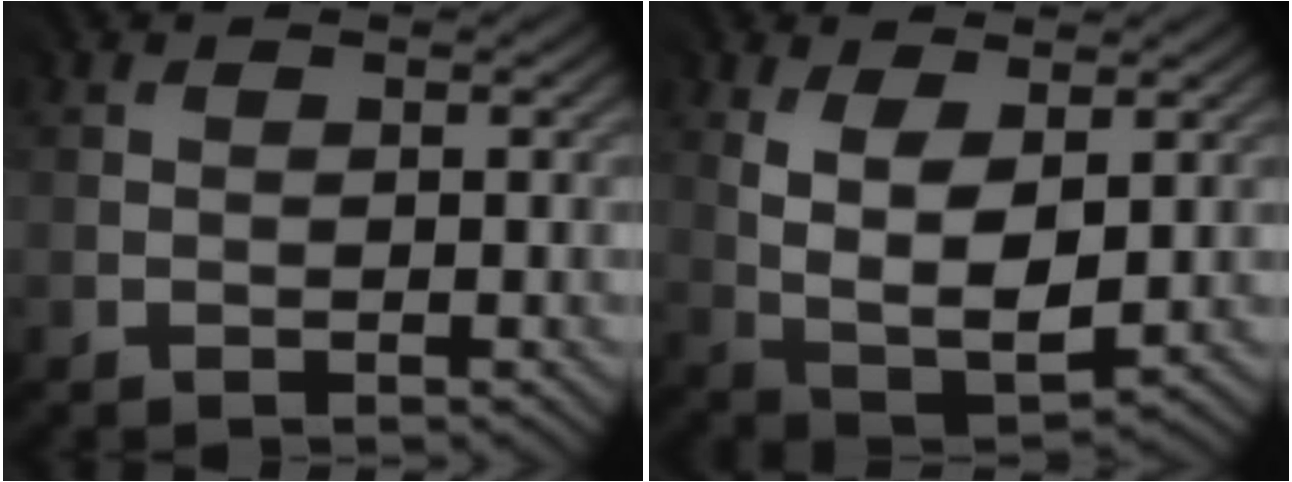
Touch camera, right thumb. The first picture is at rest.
{"total": 6.8, "force": [2.0, 3.3, 5.7], "torque": [-0.133, -0.006, 0.042]}